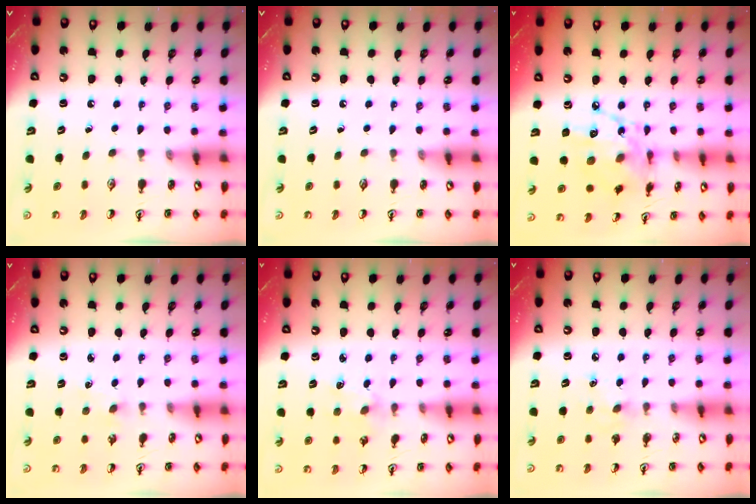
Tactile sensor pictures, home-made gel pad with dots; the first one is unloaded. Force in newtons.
{"total": 0.0}
{"total": 14.9, "press": 14.9, "slide": 0.7}
{"total": 1.2, "press": 1.2, "slide": 0.3}
{"total": 2.8, "press": 2.7, "slide": 0.4}
{"total": 8.0, "press": 7.9, "slide": 0.8}